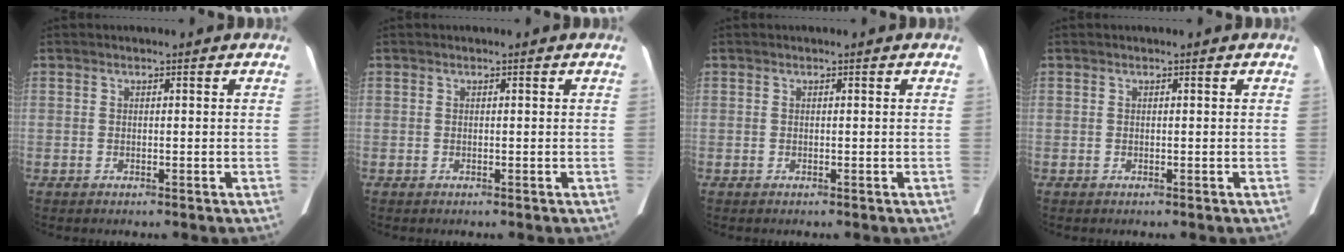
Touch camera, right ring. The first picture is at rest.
{"total": 0.0}
{"total": 0.0}
{"total": 0.0}